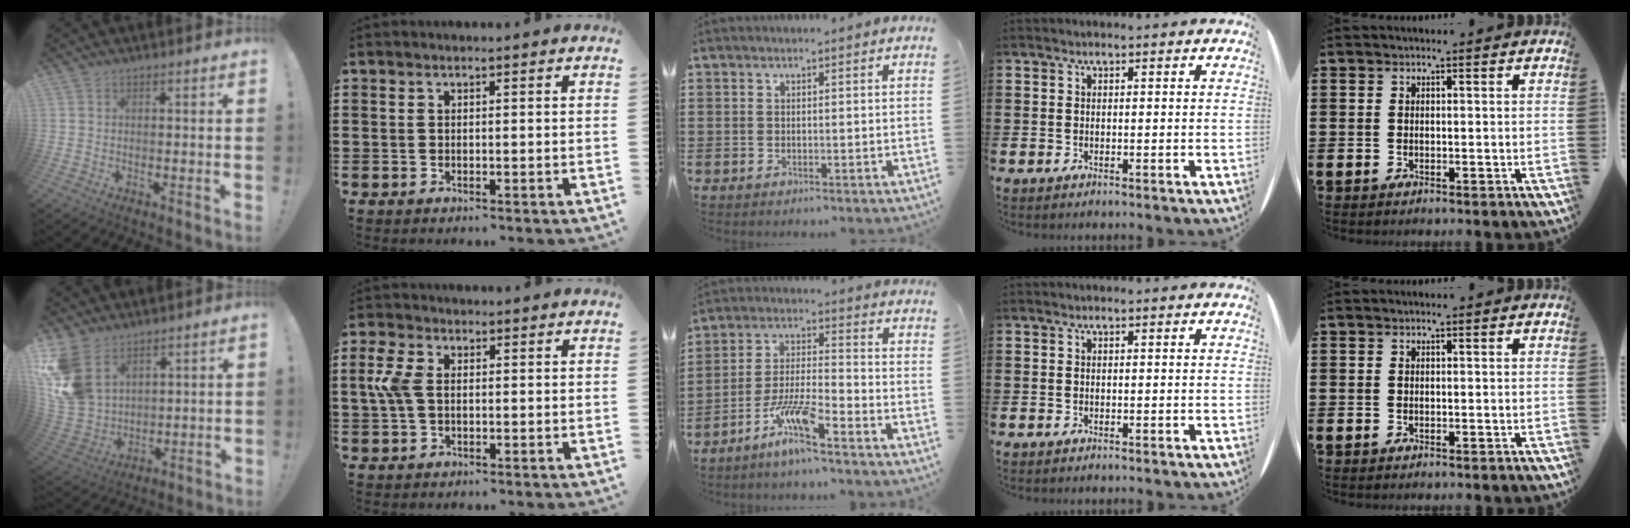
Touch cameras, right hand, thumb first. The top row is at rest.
{"thumb": {"total": 13.9, "force": [7.4, 9.2, 7.4], "torque": [-0.154, -0.045, 0.149]}, "index": {"total": 5.1, "force": [0.4, 3.1, 4.0], "torque": [-0.113, 0.000, -0.002]}, "middle": {"total": 7.7, "force": [-5.6, 0.7, 5.3], "torque": [-0.120, -0.013, -0.109]}}